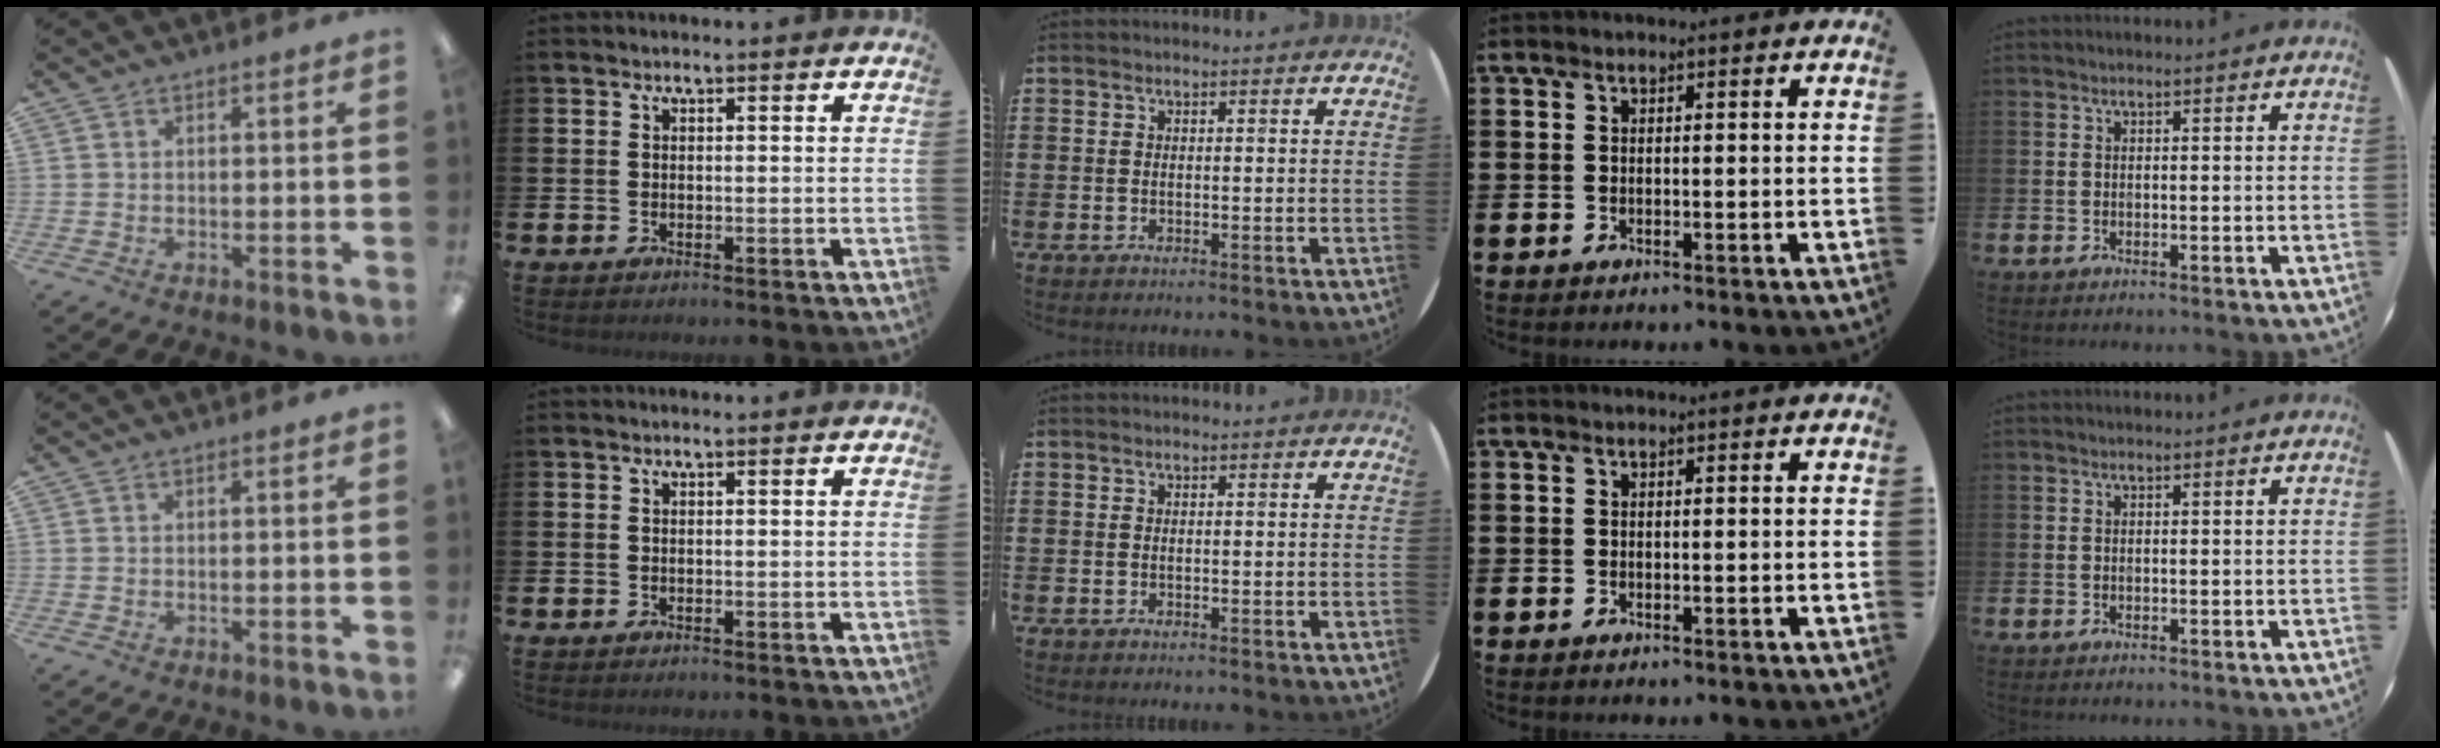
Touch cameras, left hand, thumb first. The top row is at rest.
{}